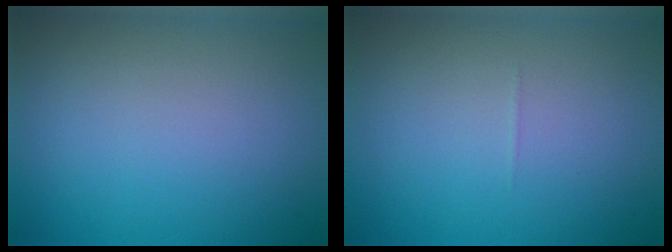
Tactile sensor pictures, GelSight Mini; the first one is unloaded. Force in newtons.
{"total": 0.0}